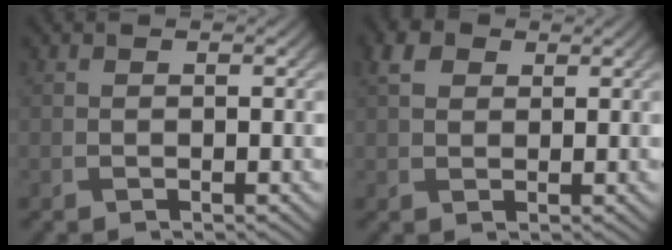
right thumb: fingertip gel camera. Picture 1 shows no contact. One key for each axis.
{"total": 3.0, "fx": 1.3, "fy": 2.1, "fz": 1.6, "tx": -0.039, "ty": 0.007, "tz": 0.019}